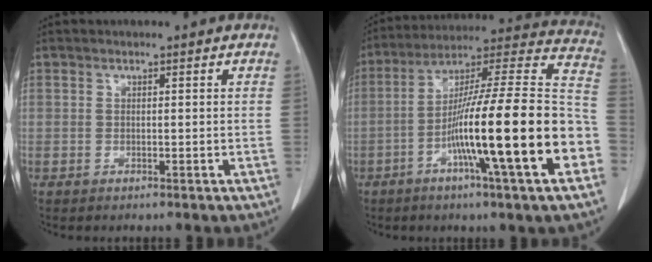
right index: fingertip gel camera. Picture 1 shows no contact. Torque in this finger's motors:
{"motor_torque": [1.88, -0.26, 0.86, 0.21]}